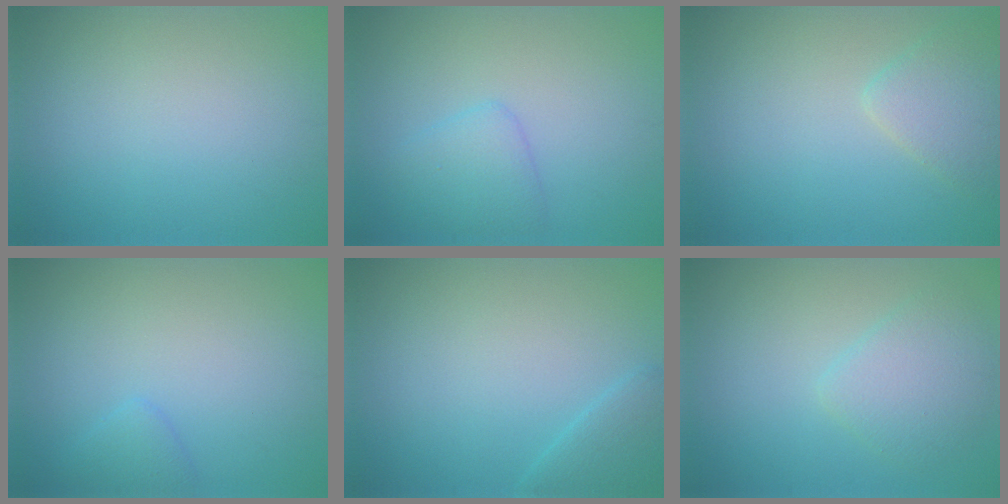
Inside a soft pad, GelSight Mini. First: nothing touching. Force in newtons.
{"total": 2.5, "press": 2.4, "slide": 0.2}
{"total": 2.6, "press": 2.6, "slide": 0.2}
{"total": 1.3, "press": 1.3, "slide": 0.0}
{"total": 2.2, "press": 2.2, "slide": 0.1}
{"total": 3.0, "press": 3.0, "slide": 0.2}